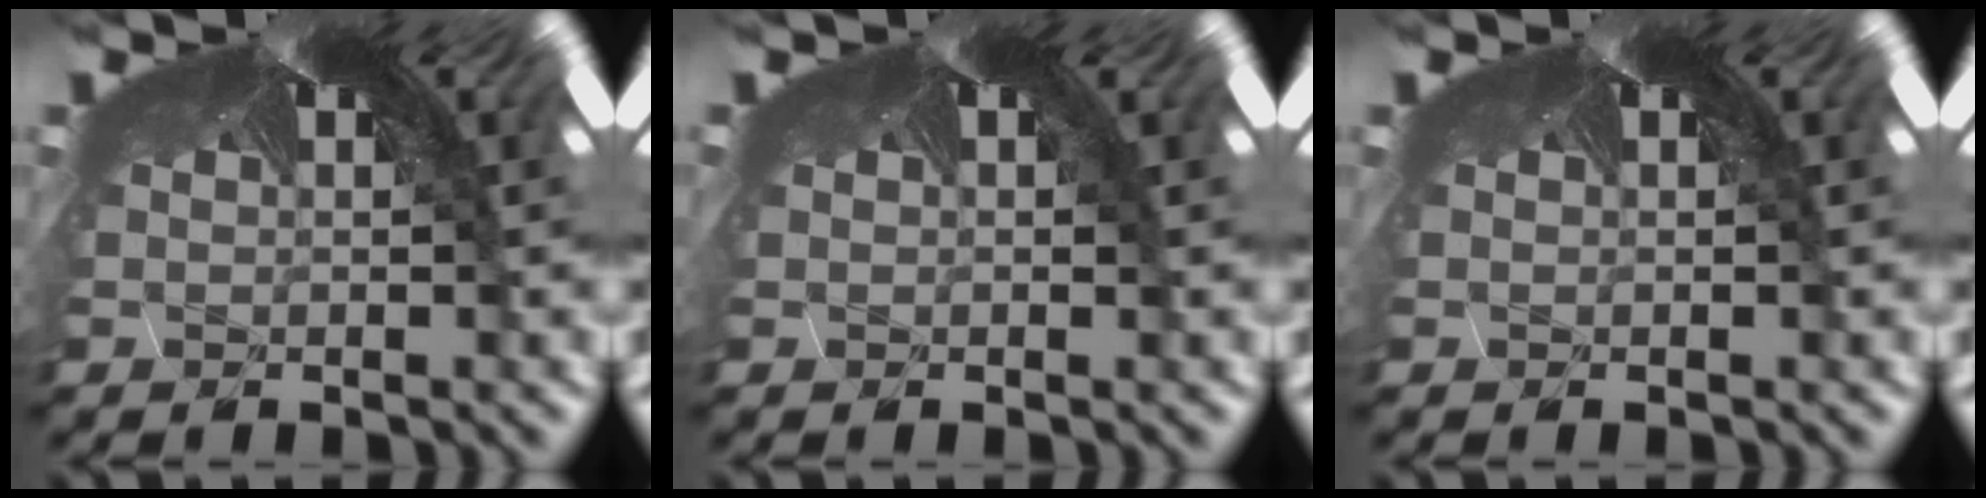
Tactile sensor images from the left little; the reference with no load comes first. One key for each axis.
{"total": 0.0}
{"total": 0.0}